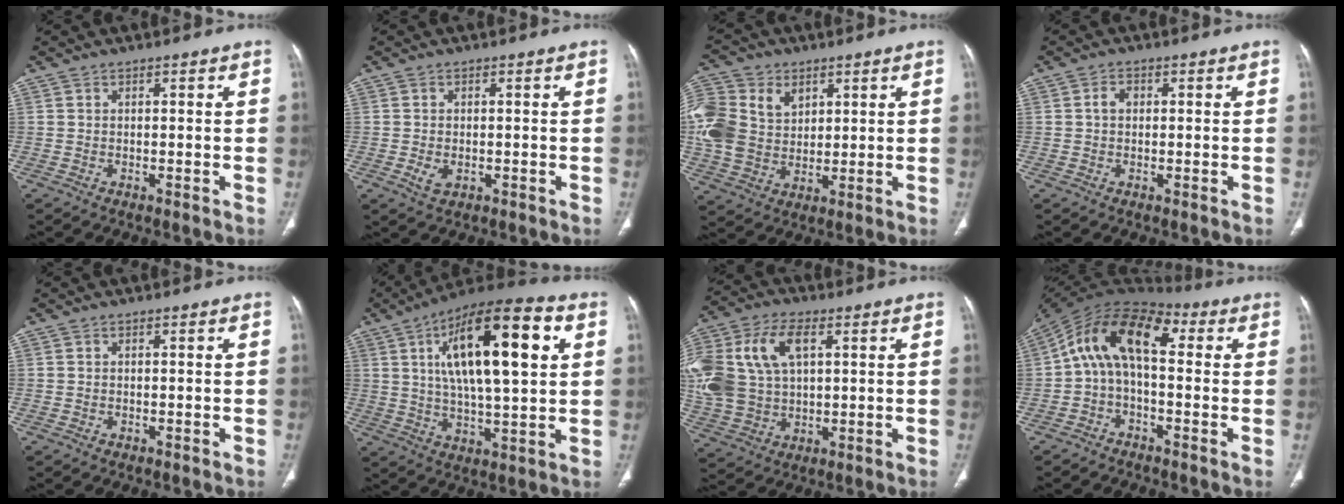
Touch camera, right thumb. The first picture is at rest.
{"total": 2.7, "force": [-0.7, 1.7, 1.9], "torque": [-0.037, -0.002, -0.008]}
{"total": 16.9, "force": [4.5, 13.1, 9.7], "torque": [-0.212, 0.007, 0.089]}
{"total": 2.0, "force": [0.2, 1.5, 1.3], "torque": [-0.020, 0.009, 0.002]}
{"total": 0.0}
{"total": 22.5, "force": [6.3, 7.8, 20.2], "torque": [-0.319, 0.003, 0.095]}
{"total": 22.8, "force": [5.7, 15.1, 16.1], "torque": [-0.389, 0.025, 0.115]}
{"total": 13.4, "force": [1.6, 7.3, 11.1], "torque": [-0.182, 0.049, 0.012]}